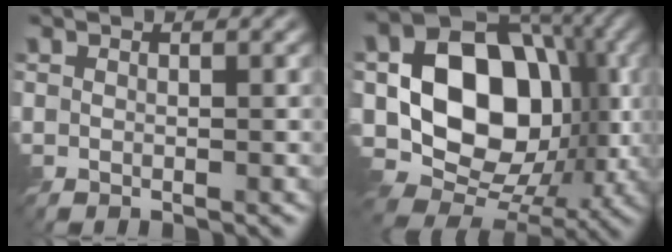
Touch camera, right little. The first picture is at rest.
{"total": 15.3, "force": [-0.1, 11.7, 9.9], "torque": [-0.144, -0.005, -0.001]}